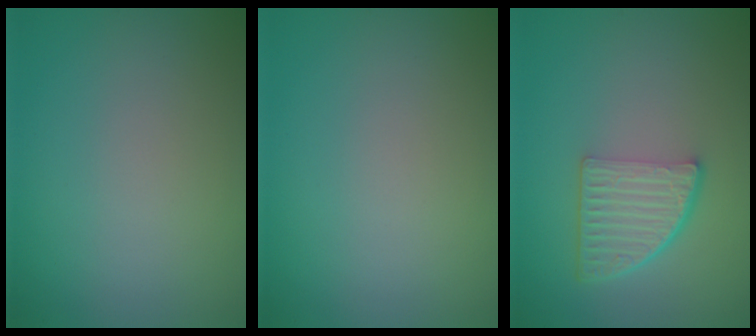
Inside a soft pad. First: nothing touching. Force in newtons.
{"total": 0.0}
{"total": 4.8, "press": 3.3, "slide": 3.5}